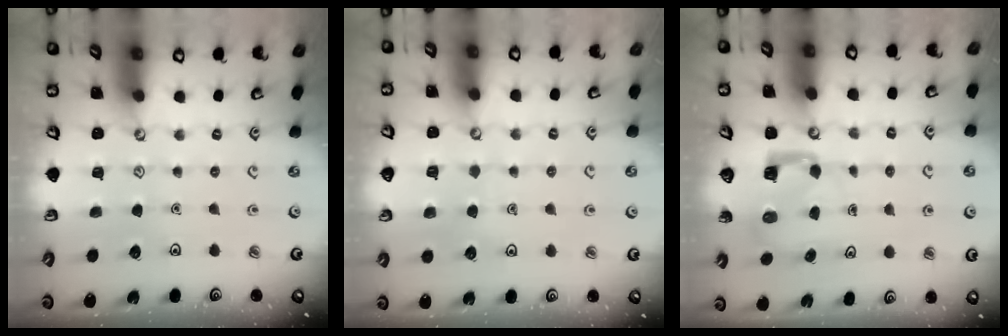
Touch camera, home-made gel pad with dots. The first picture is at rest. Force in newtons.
{"total": 3.3, "press": 3.3, "slide": 0.2}
{"total": 4.1, "press": 4.1, "slide": 0.1}